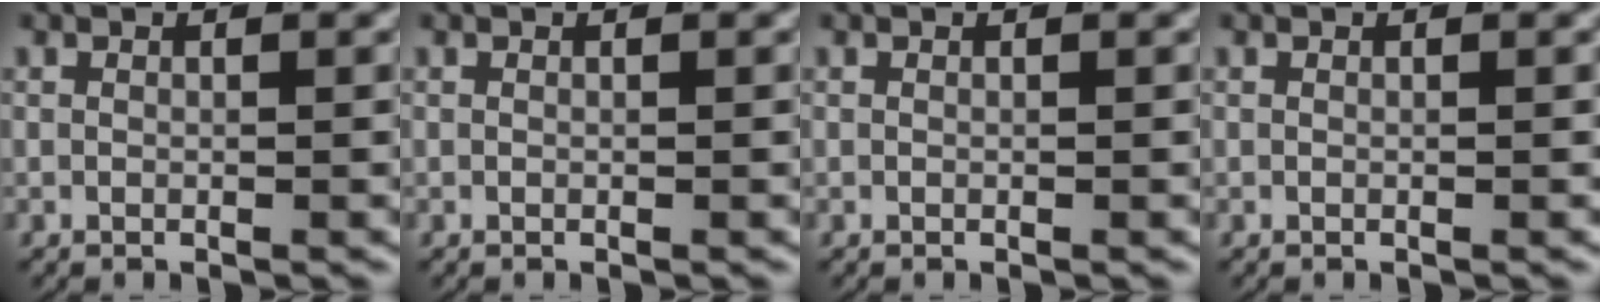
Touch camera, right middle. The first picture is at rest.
{"total": 0.0}
{"total": 0.0}
{"total": 0.0}